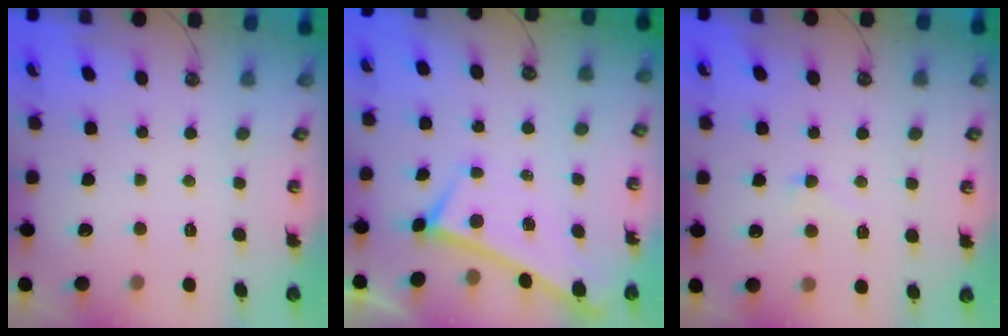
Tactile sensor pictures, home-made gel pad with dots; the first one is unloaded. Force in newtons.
{"total": 0.0}
{"total": 2.3, "press": 2.1, "slide": 0.9}